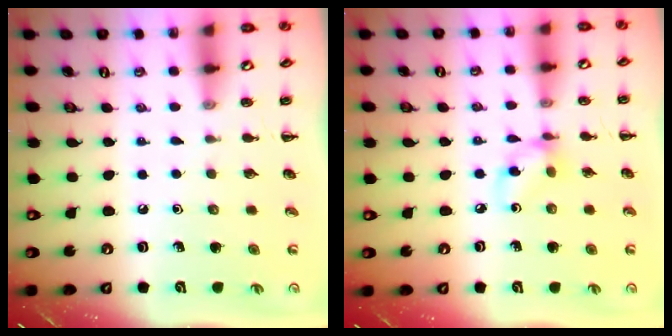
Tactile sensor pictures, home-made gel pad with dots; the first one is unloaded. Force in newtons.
{"total": 6.6, "press": 6.6, "slide": 0.1}